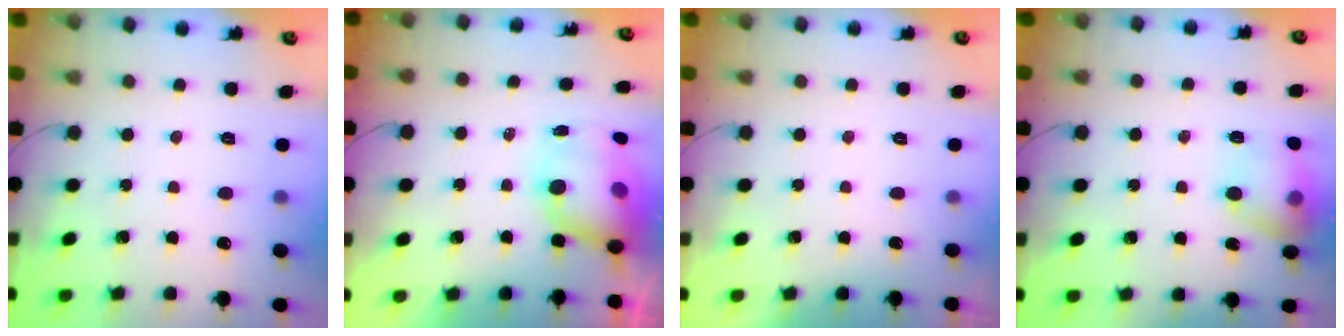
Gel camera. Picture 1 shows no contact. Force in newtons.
{"total": 10.6, "press": 10.2, "slide": 2.8}
{"total": 0.0}
{"total": 13.7, "press": 13.7, "slide": 1.2}